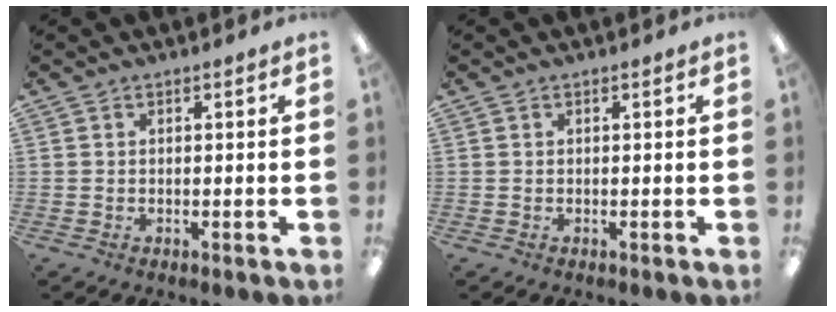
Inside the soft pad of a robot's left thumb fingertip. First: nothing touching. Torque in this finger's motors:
{"motor_torque": [0.00, 0.00, 0.05, -0.04, 0.00]}